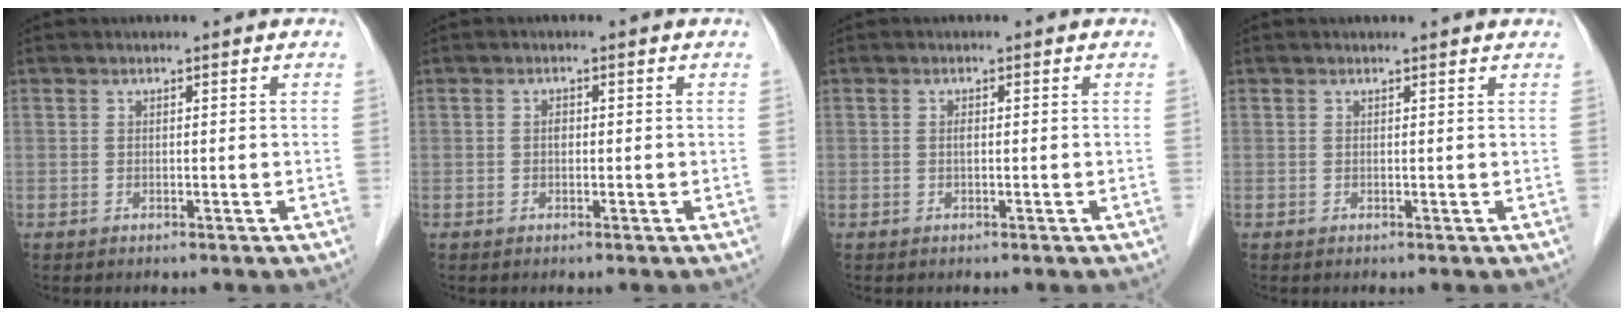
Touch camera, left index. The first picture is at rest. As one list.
[{"total": 0.8, "force": [-0.2, 0.6, 0.5], "torque": [-0.009, 0.000, -0.005]}, {"total": 0.5, "force": [-0.2, 0.2, 0.5], "torque": [-0.009, -0.002, -0.003]}, {"total": 1.7, "force": [1.7, -0.1, 0.2], "torque": [-0.012, 0.000, 0.015]}]